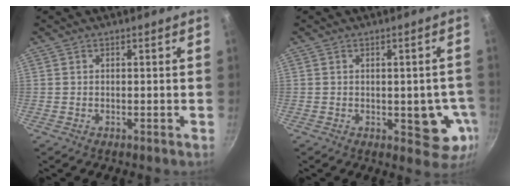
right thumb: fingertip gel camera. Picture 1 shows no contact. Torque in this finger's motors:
{"motor_torque": [2.62, 2.39, 0.96, -0.58, 0.31]}